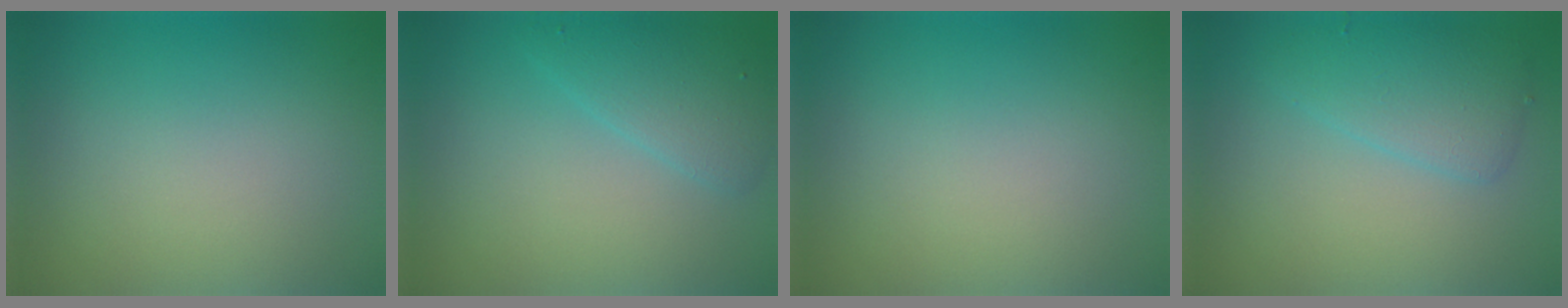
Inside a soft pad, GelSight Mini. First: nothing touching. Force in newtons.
{"total": 3.1, "press": 3.1, "slide": 0.0}
{"total": 0.0}
{"total": 3.5, "press": 3.5, "slide": 0.2}